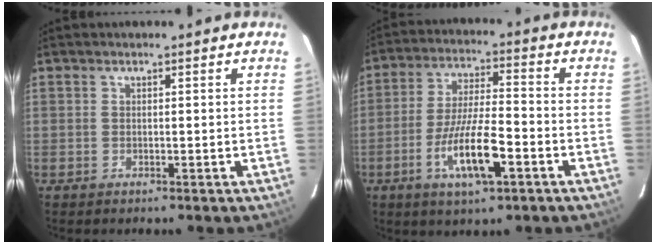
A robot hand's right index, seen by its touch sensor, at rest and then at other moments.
{"total": 11.7, "force": [-5.1, 2.5, 10.2], "torque": [-0.206, -0.009, -0.090]}